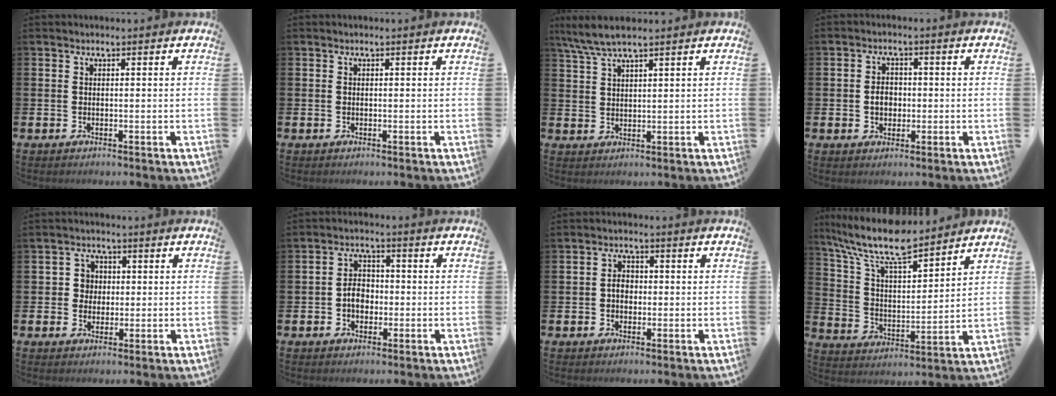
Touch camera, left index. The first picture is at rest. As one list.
[{"total": 0.0}, {"total": 5.2, "force": [4.3, 0.5, 2.8], "torque": [-0.063, -0.008, 0.077]}, {"total": 2.8, "force": [-0.3, 2.3, 1.6], "torque": [-0.010, -0.003, -0.014]}, {"total": 3.0, "force": [0.7, 2.9, 0.6], "torque": [-0.009, 0.006, 0.005]}, {"total": 3.6, "force": [-0.9, 2.6, 2.3], "torque": [-0.029, 0.000, -0.022]}, {"total": 2.5, "force": [-0.2, 1.8, 1.7], "torque": [-0.008, -0.003, -0.011]}, {"total": 11.3, "force": [9.8, 2.4, 5.0], "torque": [-0.133, -0.050, 0.173]}]